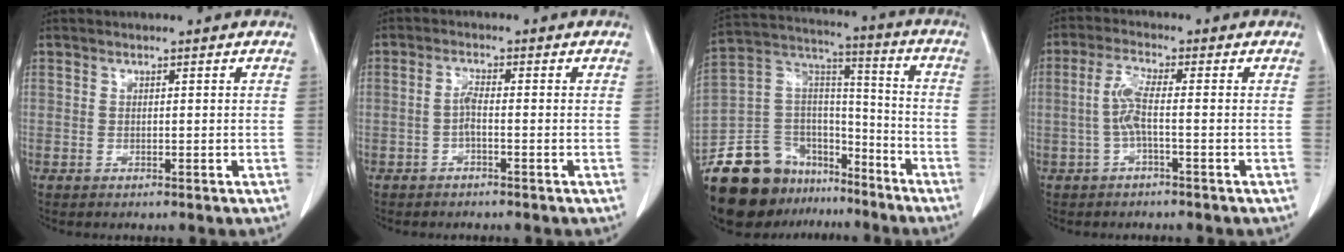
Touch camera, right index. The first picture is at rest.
{"total": 1.9, "force": [-0.7, 0.4, 1.7], "torque": [-0.029, 0.004, -0.016]}
{"total": 19.7, "force": [-14.7, 10.9, 7.4], "torque": [-0.138, 0.068, -0.255]}
{"total": 4.1, "force": [-0.7, 0.4, 4.0], "torque": [-0.086, 0.007, -0.015]}